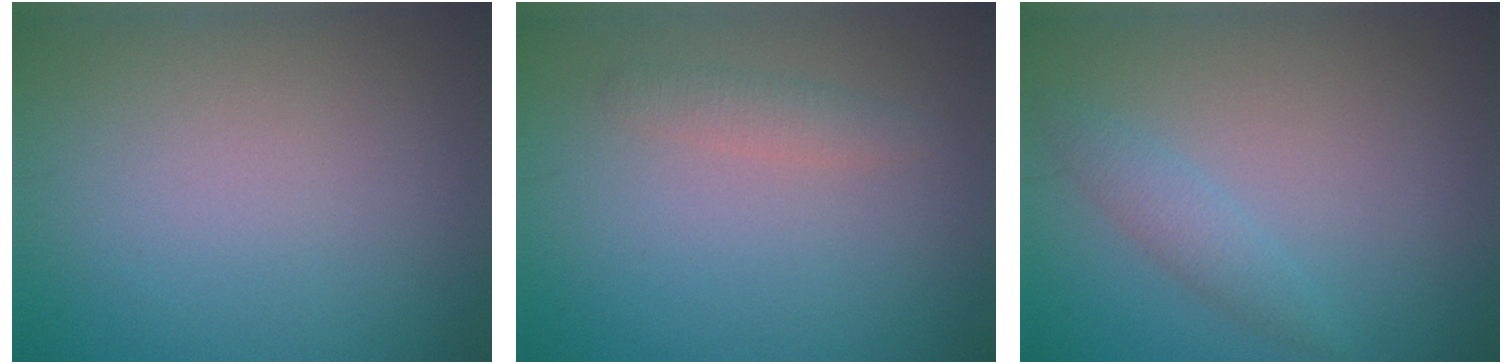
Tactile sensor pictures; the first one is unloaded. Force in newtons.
{"total": 1.4, "press": 1.4, "slide": 0.0}
{"total": 1.8, "press": 1.8, "slide": 0.1}